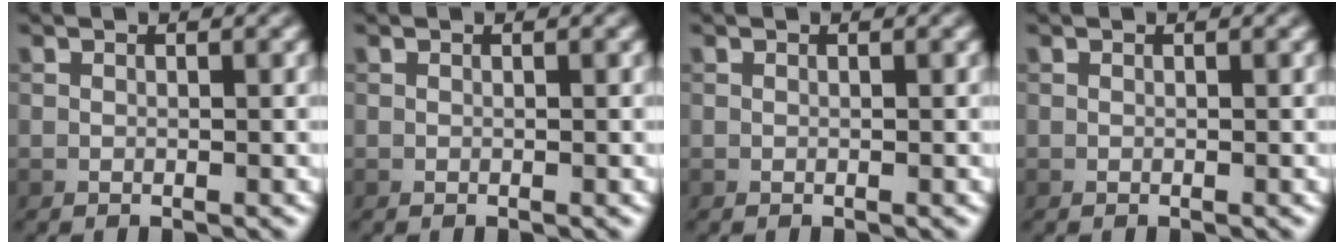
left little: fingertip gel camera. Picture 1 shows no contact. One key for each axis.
{"total": 0.0}
{"total": 0.0}
{"total": 0.0}